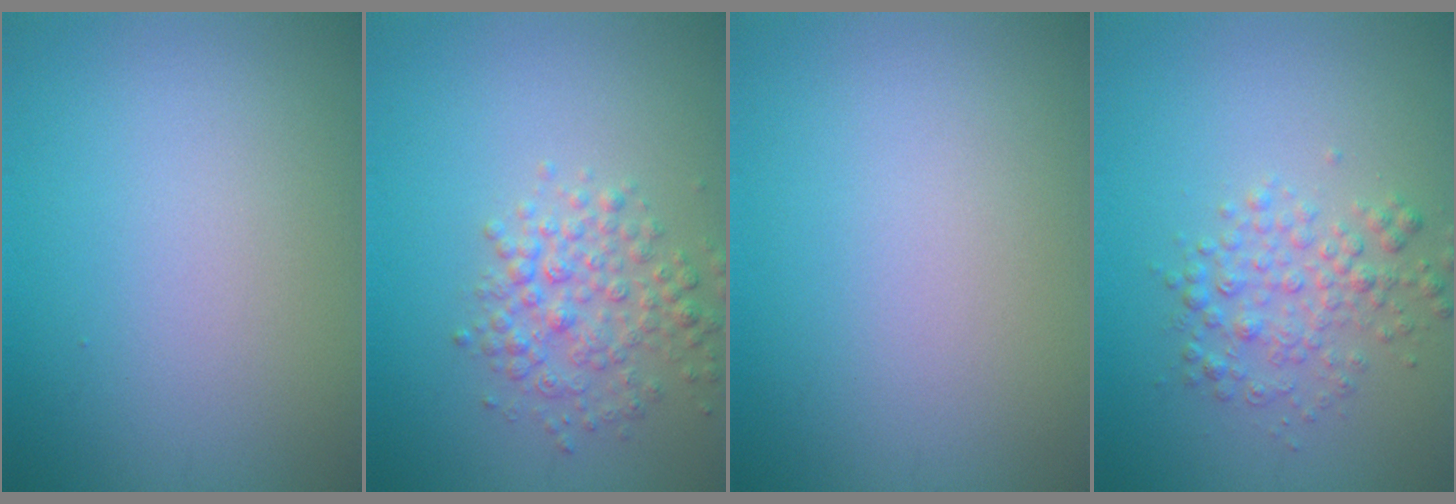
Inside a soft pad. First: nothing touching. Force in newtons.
{"total": 3.4, "press": 3.4, "slide": 0.1}
{"total": 0.0}
{"total": 2.9, "press": 2.9, "slide": 0.0}